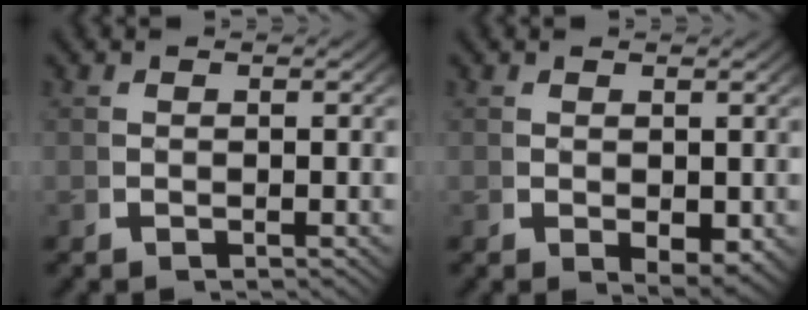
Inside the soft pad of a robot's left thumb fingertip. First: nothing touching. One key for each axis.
{"total": 2.3, "fx": 0.1, "fy": 1.5, "fz": 1.8, "tx": -0.031, "ty": -0.017, "tz": 0.011}